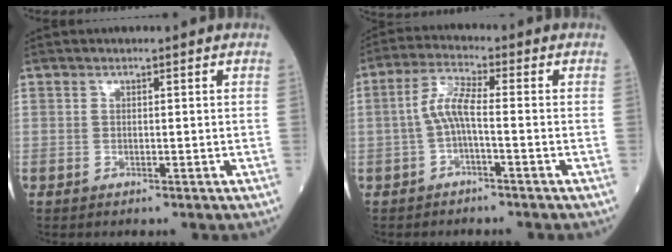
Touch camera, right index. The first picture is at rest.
{"total": 4.9, "force": [-0.9, 0.7, 4.8], "torque": [-0.098, 0.015, -0.021]}